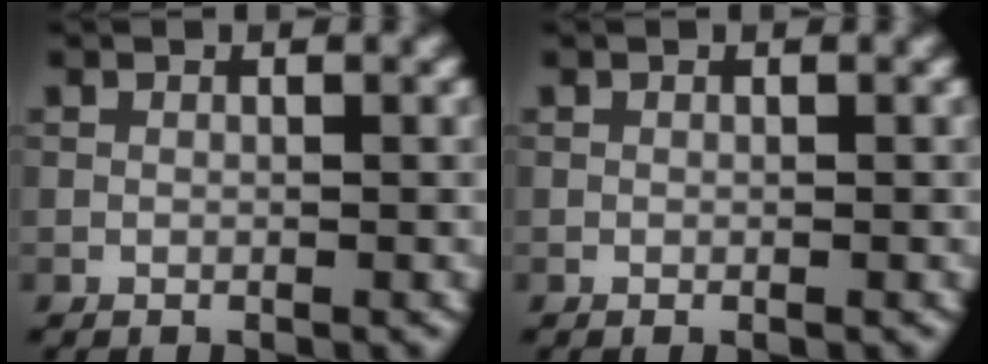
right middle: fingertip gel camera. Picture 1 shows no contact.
{"total": 0.0}